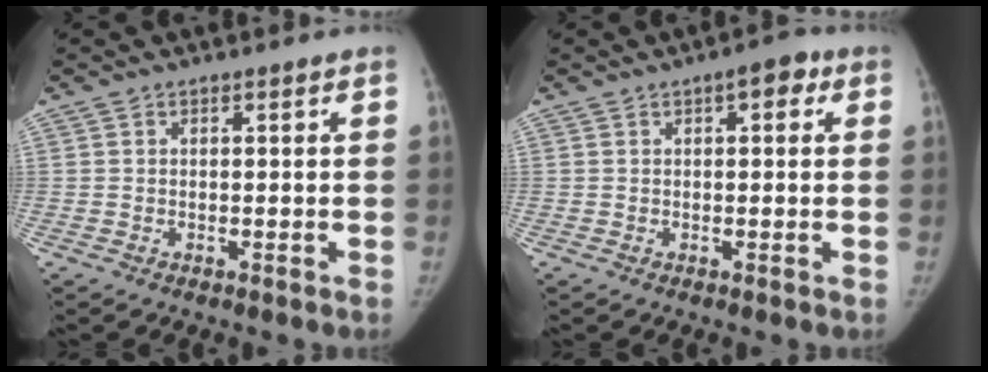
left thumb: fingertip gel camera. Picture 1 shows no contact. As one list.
[{"total": 4.1, "force": [1.7, 1.9, 3.2], "torque": [-0.026, 0.005, 0.013]}]